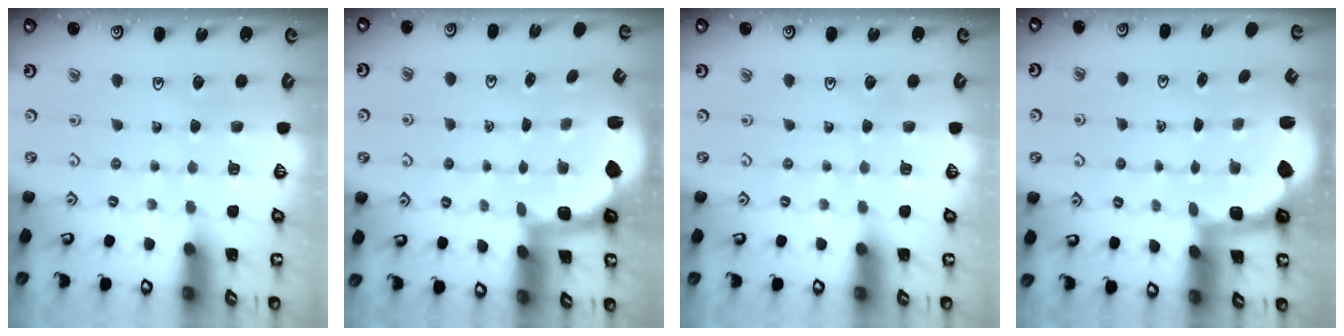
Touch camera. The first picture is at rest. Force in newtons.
{"total": 2.2, "press": 1.5, "slide": 1.6}
{"total": 0.0}
{"total": 2.2, "press": 1.5, "slide": 1.6}